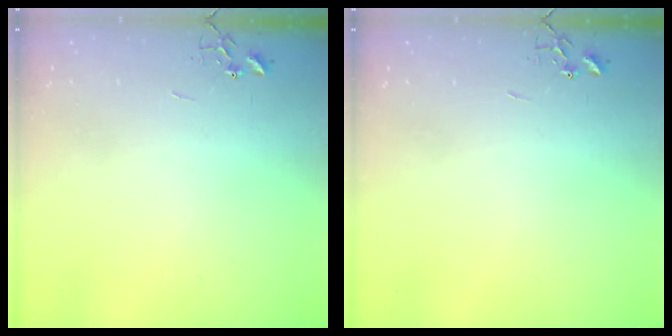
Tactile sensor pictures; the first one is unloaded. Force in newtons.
{"total": 0.0}